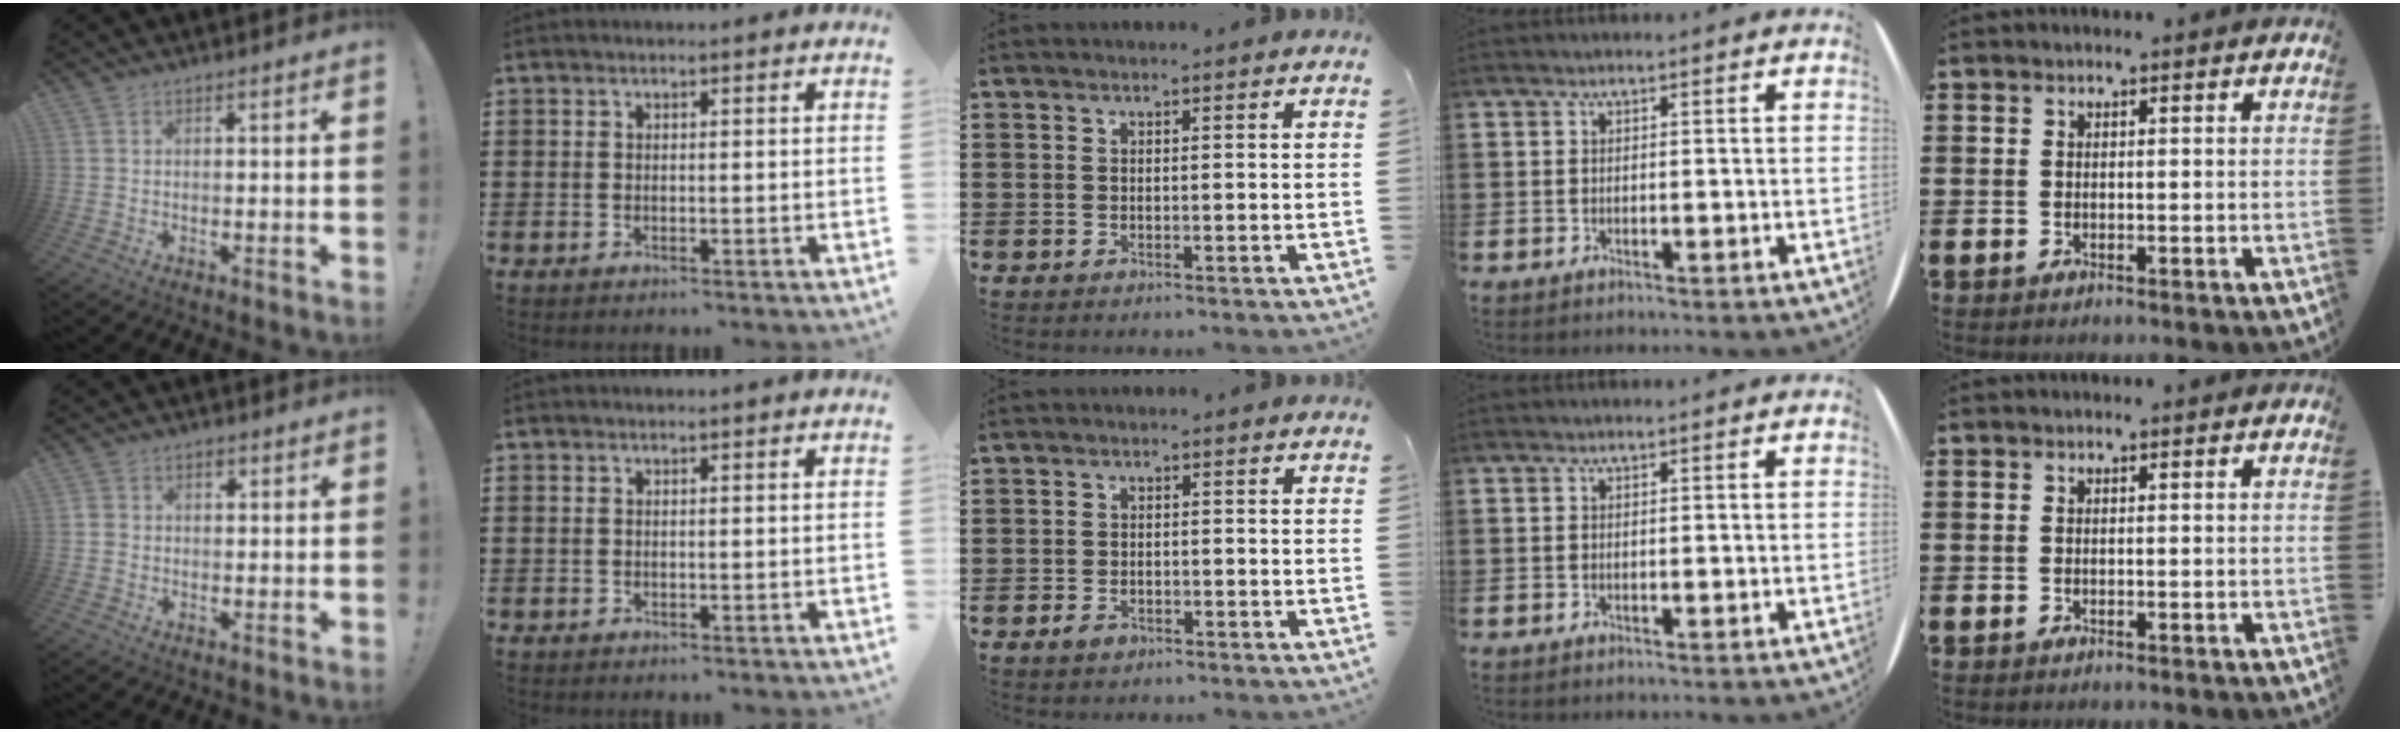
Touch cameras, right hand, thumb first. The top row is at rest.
{"thumb": {"total": 2.6, "force": [-0.1, 2.4, 1.0], "torque": [-0.015, 0.005, -0.002]}, "middle": {"total": 1.4, "force": [-0.9, 0.7, 0.8], "torque": [-0.016, -0.002, -0.018]}}